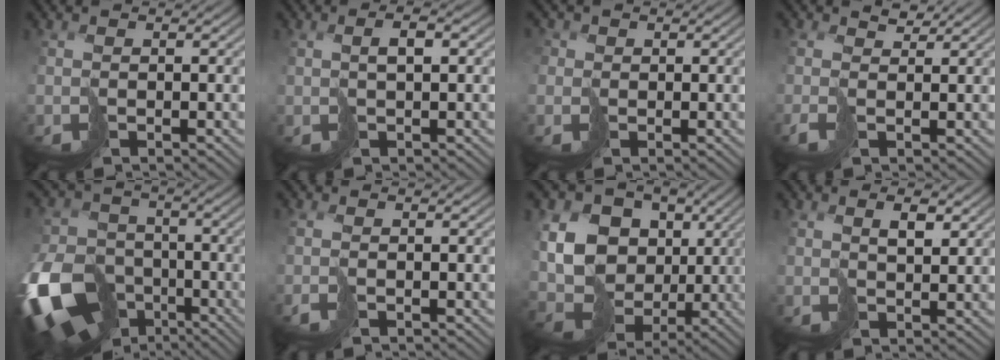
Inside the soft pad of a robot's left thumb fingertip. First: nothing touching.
{"total": 2.3, "force": [0.8, 0.5, 2.1], "torque": [-0.038, 0.007, 0.014]}
{"total": 2.5, "force": [-0.1, 2.5, 0.5], "torque": [-0.015, -0.005, -0.001]}
{"total": 2.3, "force": [0.2, 1.0, 2.0], "torque": [-0.059, 0.006, -0.003]}
{"total": 18.8, "force": [-8.7, 13.8, 9.4], "torque": [-0.275, -0.058, -0.134]}
{"total": 1.6, "force": [-0.3, 0.3, 1.5], "torque": [-0.030, 0.000, -0.012]}
{"total": 15.5, "force": [2.9, 12.9, 8.0], "torque": [-0.225, 0.014, 0.063]}
{"total": 2.6, "force": [2.0, 0.7, 1.6], "torque": [-0.029, 0.000, 0.040]}